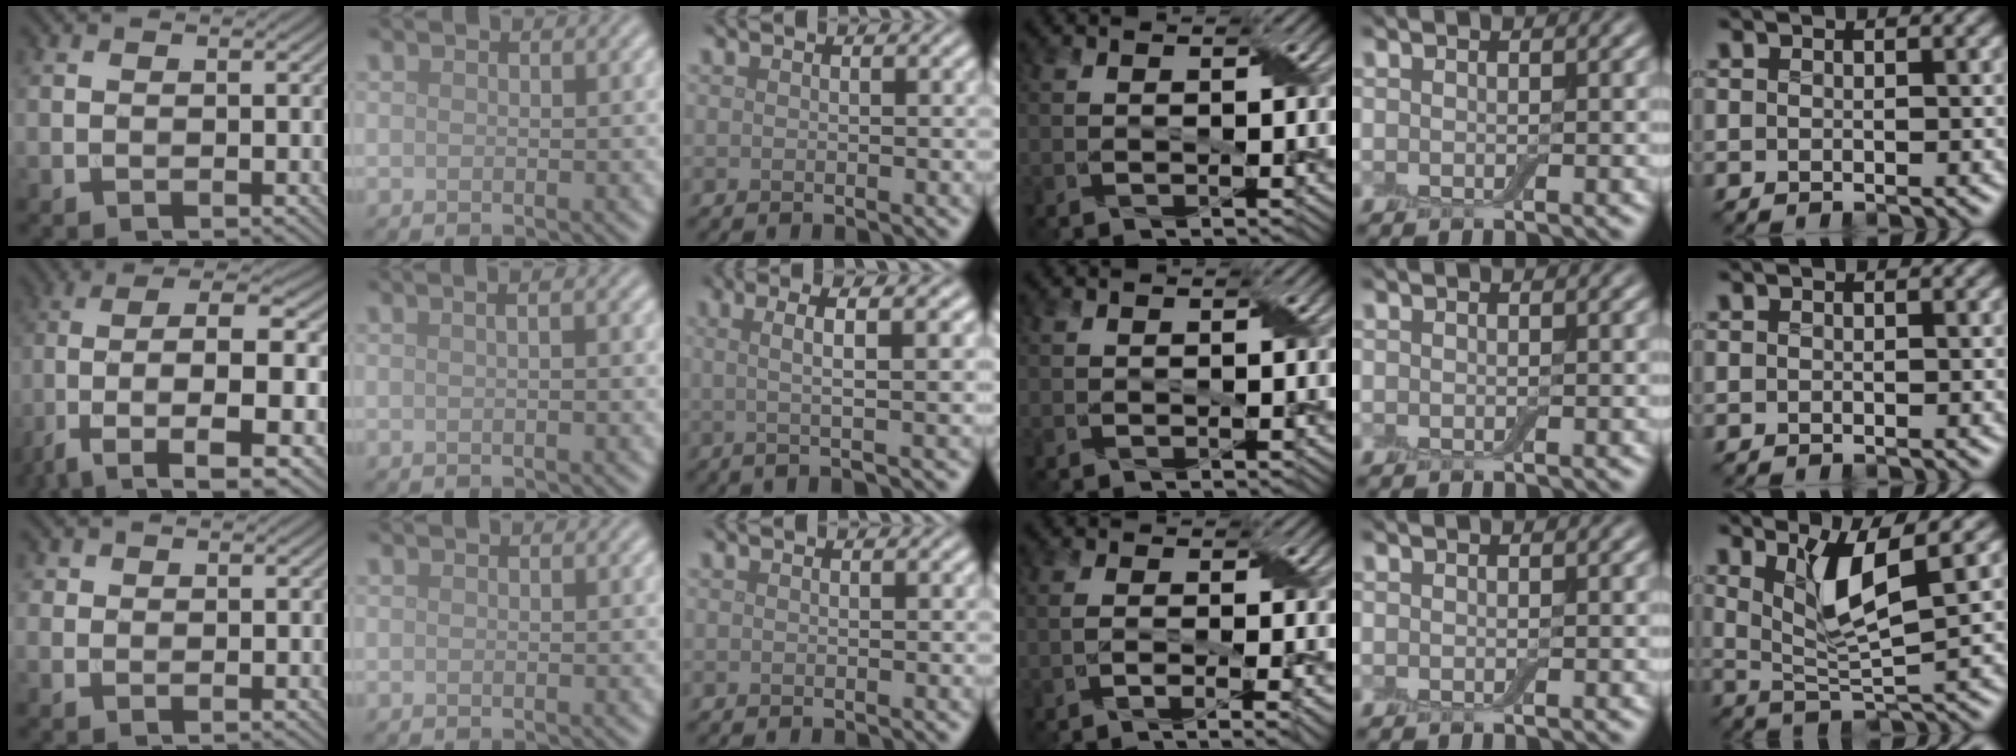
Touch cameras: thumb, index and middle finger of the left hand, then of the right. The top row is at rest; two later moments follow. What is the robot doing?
{"motion": "peel", "object": "bubble wrap"}